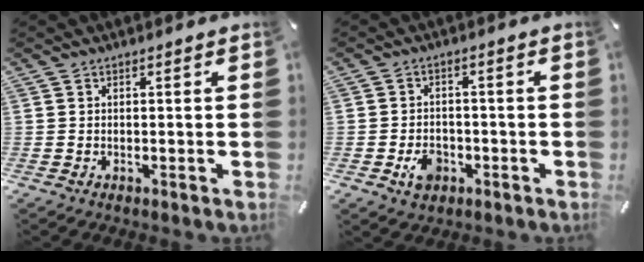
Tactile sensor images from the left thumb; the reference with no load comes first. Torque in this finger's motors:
{"motor_torque": [-0.01, 0.03, 0.01, 0.02, 0.02]}